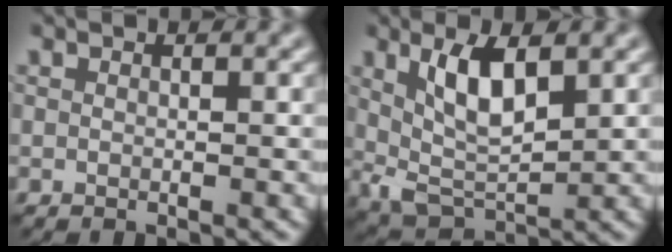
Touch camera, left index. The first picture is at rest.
{"total": 5.6, "force": [1.9, 2.3, 4.7], "torque": [-0.098, -0.006, 0.040]}